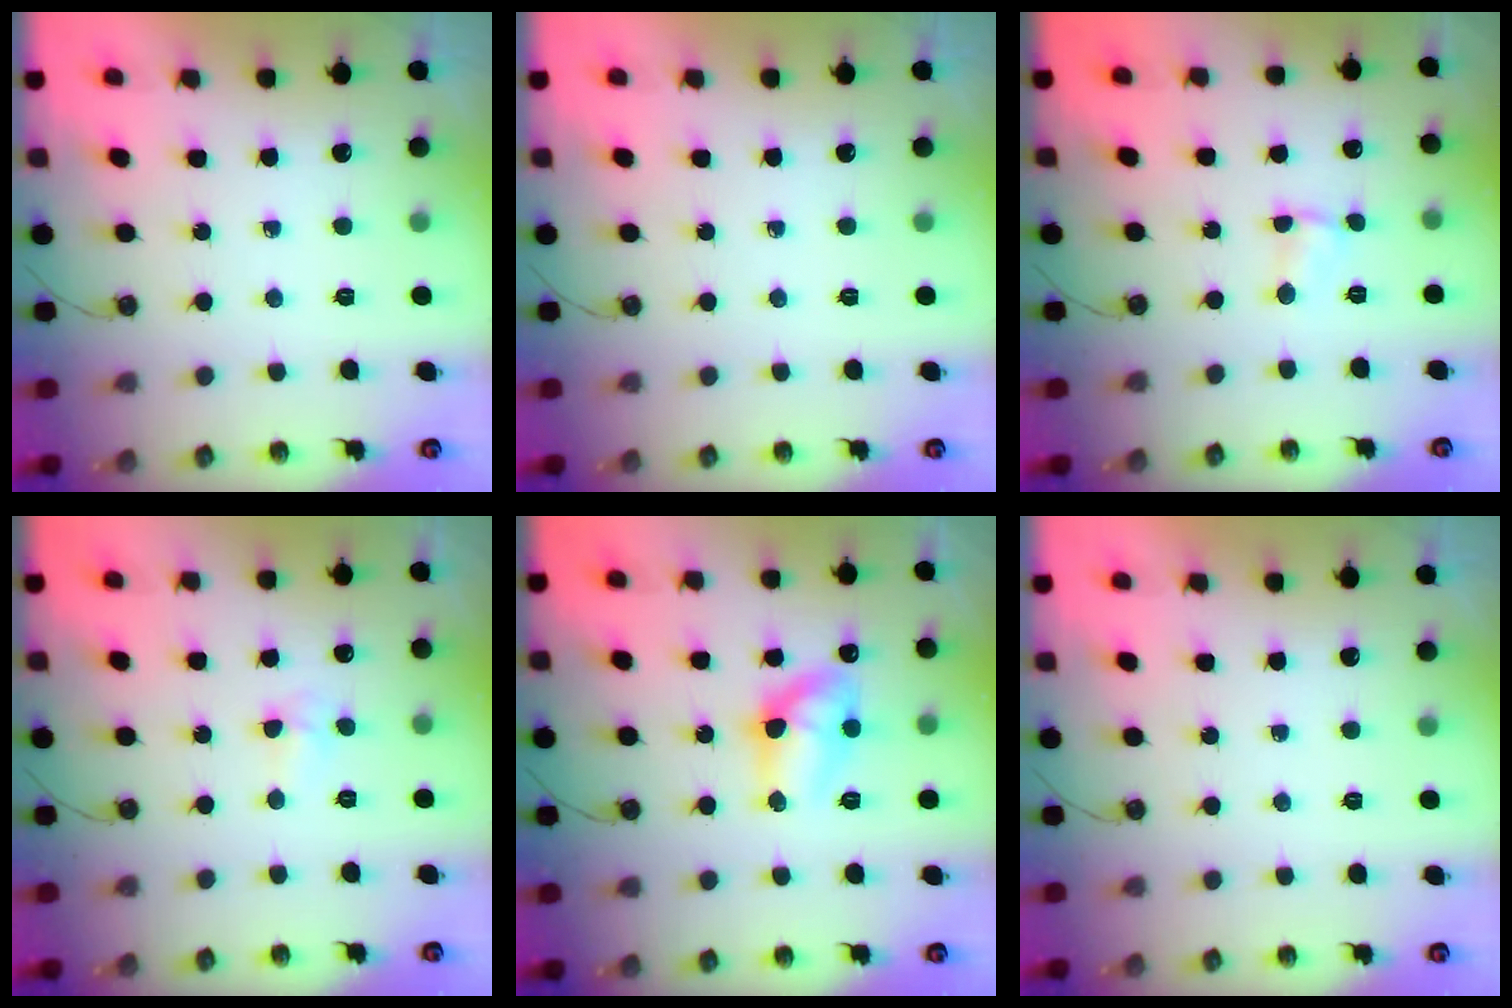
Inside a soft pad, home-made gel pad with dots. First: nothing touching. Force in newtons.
{"total": 0.0}
{"total": 1.5, "press": 1.5, "slide": 0.1}
{"total": 2.8, "press": 2.6, "slide": 1.0}
{"total": 11.8, "press": 11.8, "slide": 0.9}
{"total": 0.0}